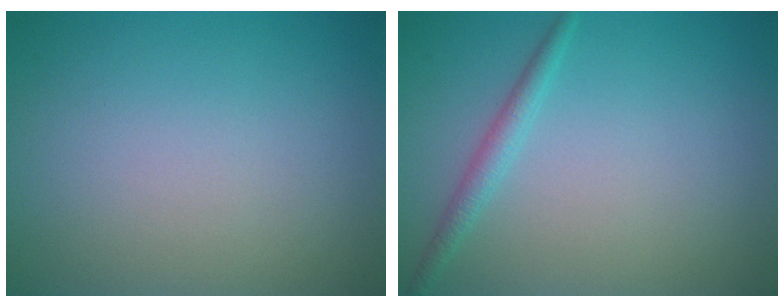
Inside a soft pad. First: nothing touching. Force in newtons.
{"total": 1.6, "press": 1.6, "slide": 0.1}